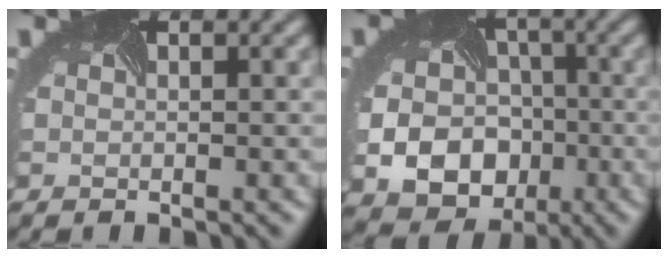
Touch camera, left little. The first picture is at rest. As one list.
[{"total": 11.7, "force": [-3.6, 9.8, 5.4], "torque": [-0.087, -0.044, -0.059]}]